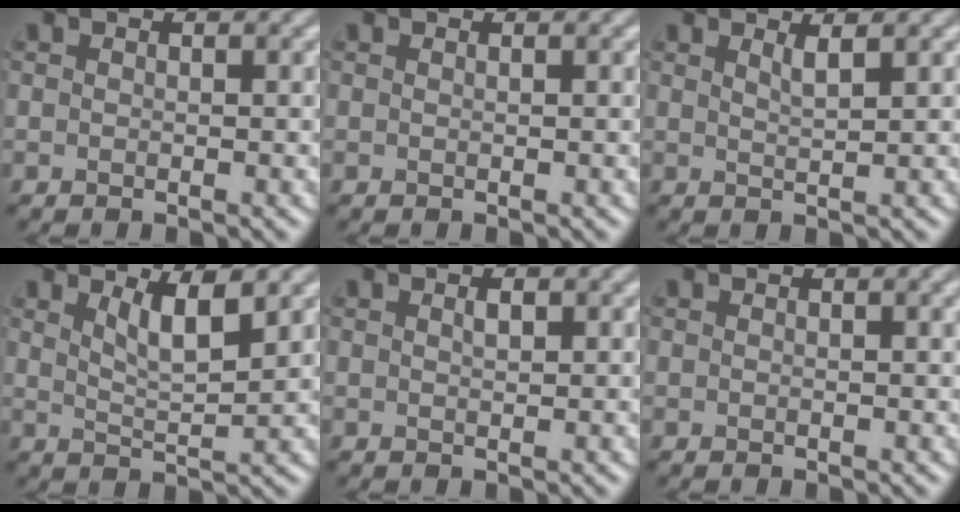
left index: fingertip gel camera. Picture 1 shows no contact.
{"total": 0.0}
{"total": 1.5, "force": [0.9, 0.4, 1.1], "torque": [-0.010, 0.001, 0.012]}
{"total": 3.4, "force": [2.0, 0.8, 2.7], "torque": [-0.044, -0.006, 0.038]}
{"total": 0.8, "force": [0.4, 0.3, 0.6], "torque": [-0.012, 0.000, 0.007]}
{"total": 0.8, "force": [0.3, 0.1, 0.7], "torque": [-0.009, 0.004, 0.005]}